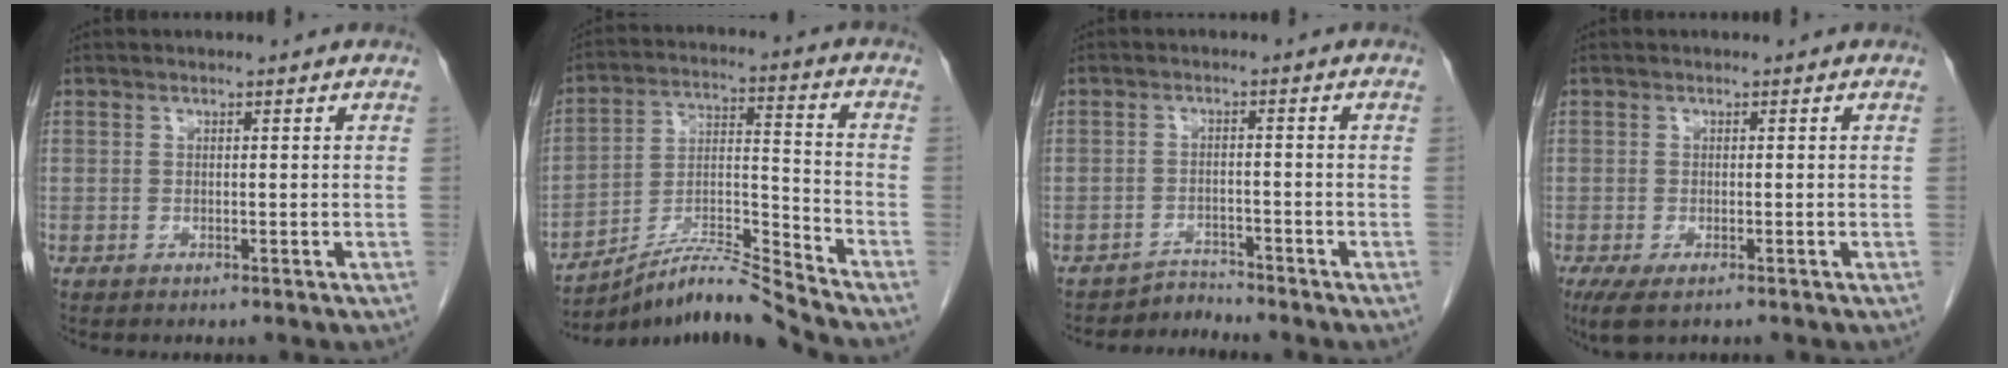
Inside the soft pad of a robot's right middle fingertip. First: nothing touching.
{"total": 11.2, "force": [-10.5, -2.4, 2.9], "torque": [-0.053, 0.017, -0.191]}
{"total": 2.6, "force": [-2.2, -0.2, -1.3], "torque": [0.033, -0.004, -0.037]}
{"total": 3.9, "force": [-2.5, 1.4, 2.7], "torque": [-0.051, -0.011, -0.040]}